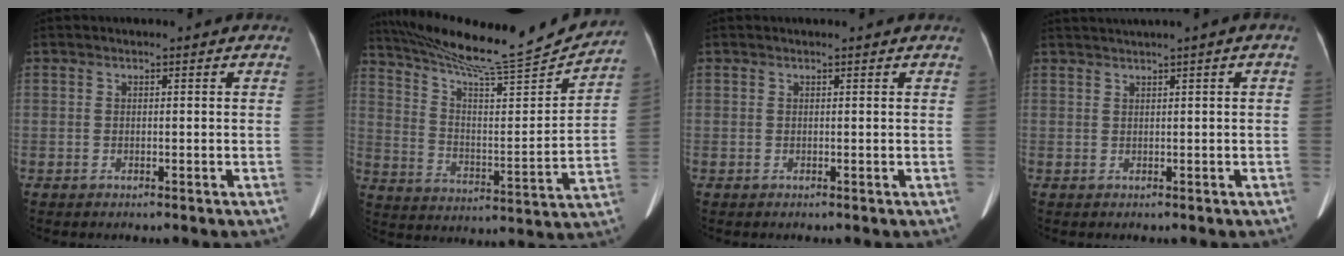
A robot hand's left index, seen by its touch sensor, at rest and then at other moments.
{"total": 20.6, "force": [19.2, 0.1, 7.6], "torque": [-0.138, -0.037, 0.290]}
{"total": 1.1, "force": [1.0, 0.0, 0.4], "torque": [-0.009, 0.008, 0.013]}
{"total": 2.5, "force": [1.5, -0.5, 2.0], "torque": [-0.044, 0.014, 0.034]}